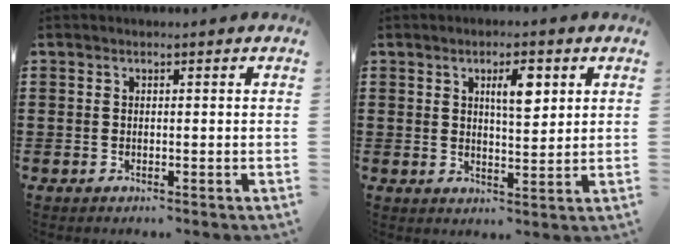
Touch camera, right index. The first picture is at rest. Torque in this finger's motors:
{"motor_torque": [0.26, -0.11, 0.15, 0.04]}